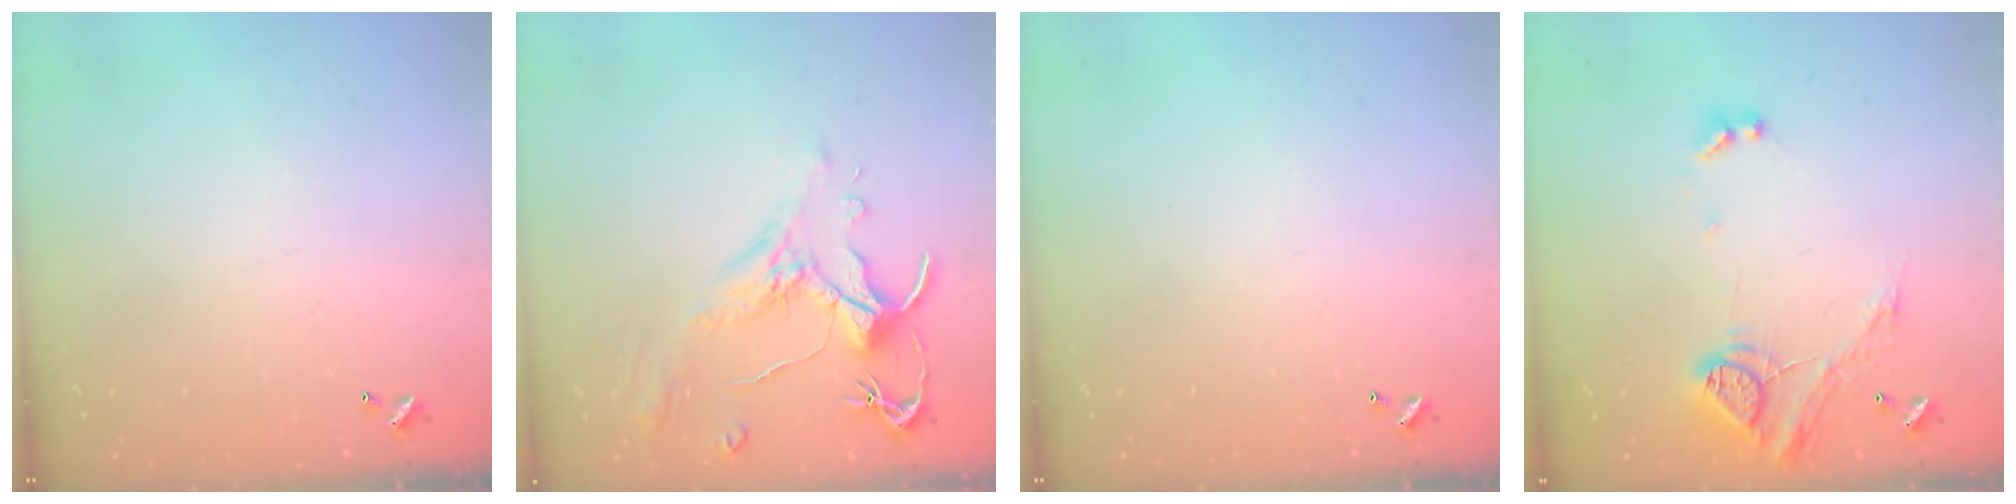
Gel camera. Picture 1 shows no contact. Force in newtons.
{"total": 1.8, "press": 1.2, "slide": 1.3}
{"total": 0.0}
{"total": 17.3, "press": 17.3, "slide": 0.8}